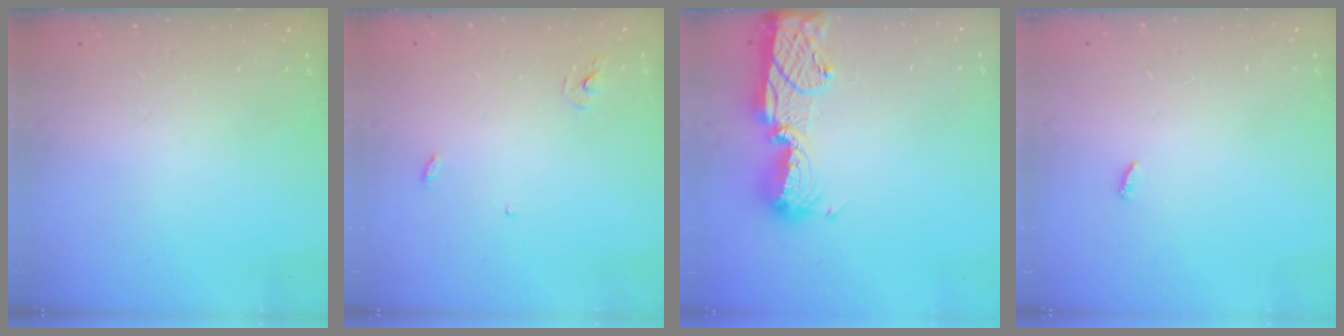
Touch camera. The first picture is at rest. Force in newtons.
{"total": 2.9, "press": 2.9, "slide": 0.2}
{"total": 15.3, "press": 14.8, "slide": 4.0}
{"total": 2.3, "press": 2.3, "slide": 0.2}